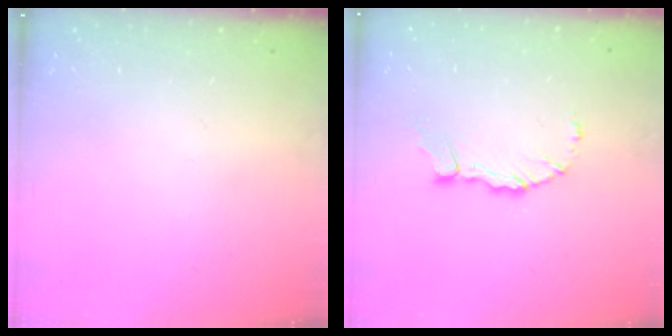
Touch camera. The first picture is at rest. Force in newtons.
{"total": 6.2, "press": 6.2, "slide": 0.6}